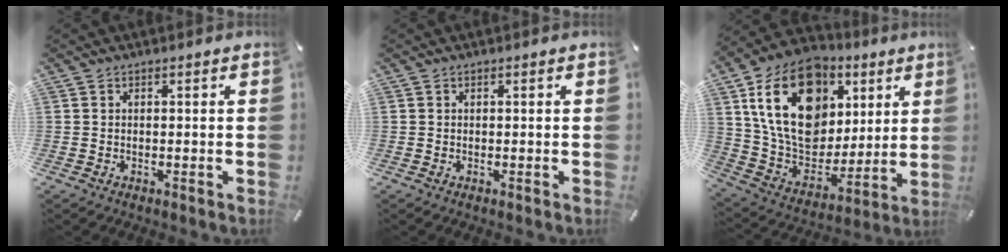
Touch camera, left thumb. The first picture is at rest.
{"total": 0.0}
{"total": 23.6, "force": [8.3, 17.3, 13.7], "torque": [-0.244, -0.031, 0.151]}